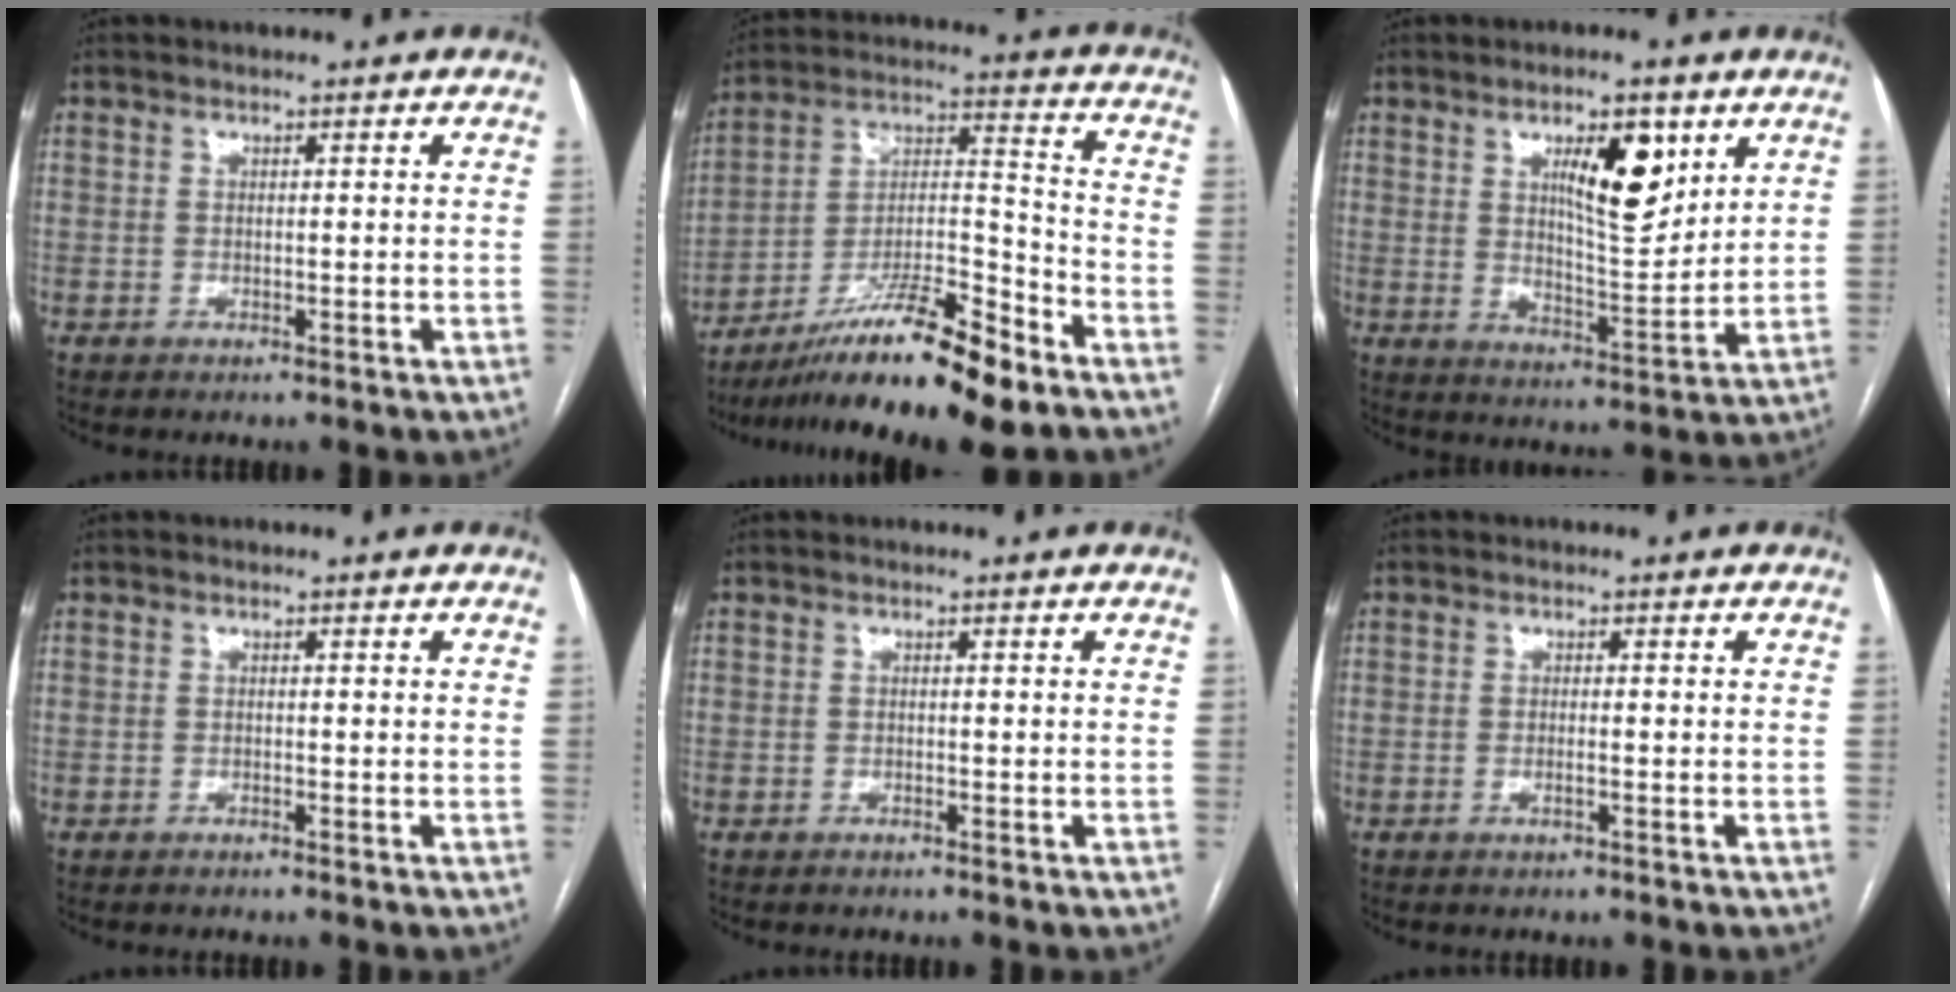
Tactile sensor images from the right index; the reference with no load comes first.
{"total": 18.2, "force": [-13.1, 1.4, 12.5], "torque": [-0.223, -0.013, -0.227]}
{"total": 9.7, "force": [4.5, 2.8, 8.2], "torque": [-0.132, -0.003, 0.076]}
{"total": 0.0}
{"total": 0.0}
{"total": 0.8, "force": [-0.4, -0.1, 0.7], "torque": [-0.015, 0.000, -0.006]}